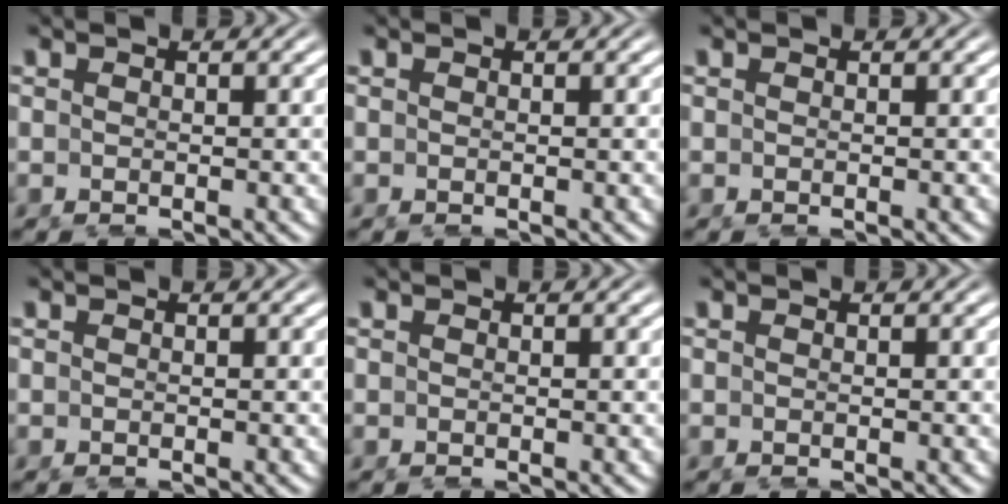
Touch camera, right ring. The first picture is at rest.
{"total": 0.0}
{"total": 0.0}
{"total": 0.0}
{"total": 0.0}
{"total": 0.0}